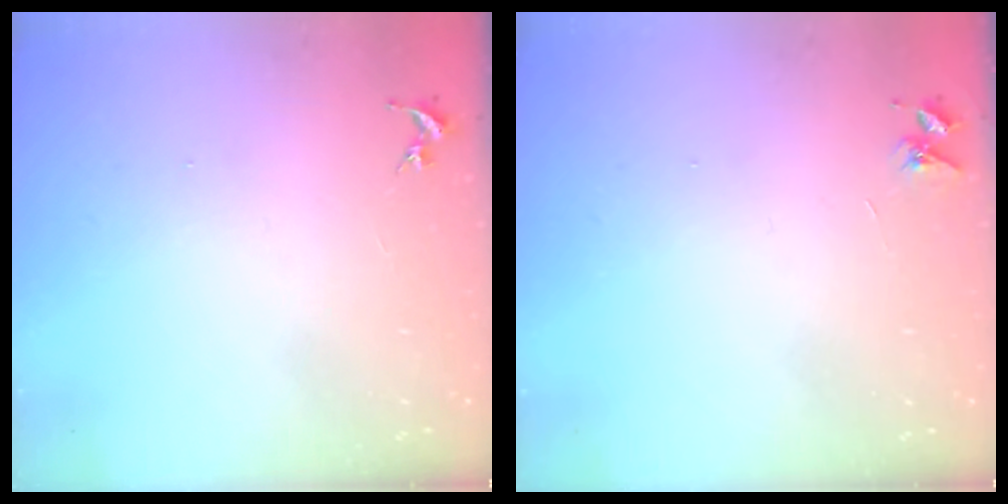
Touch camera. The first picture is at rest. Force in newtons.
{"total": 3.6, "press": 3.6, "slide": 0.5}